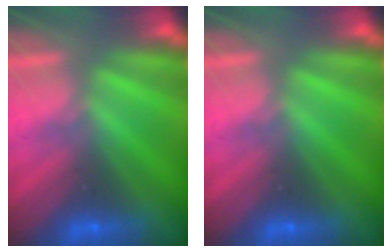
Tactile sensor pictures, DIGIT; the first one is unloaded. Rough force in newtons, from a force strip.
{"total": 0.0}